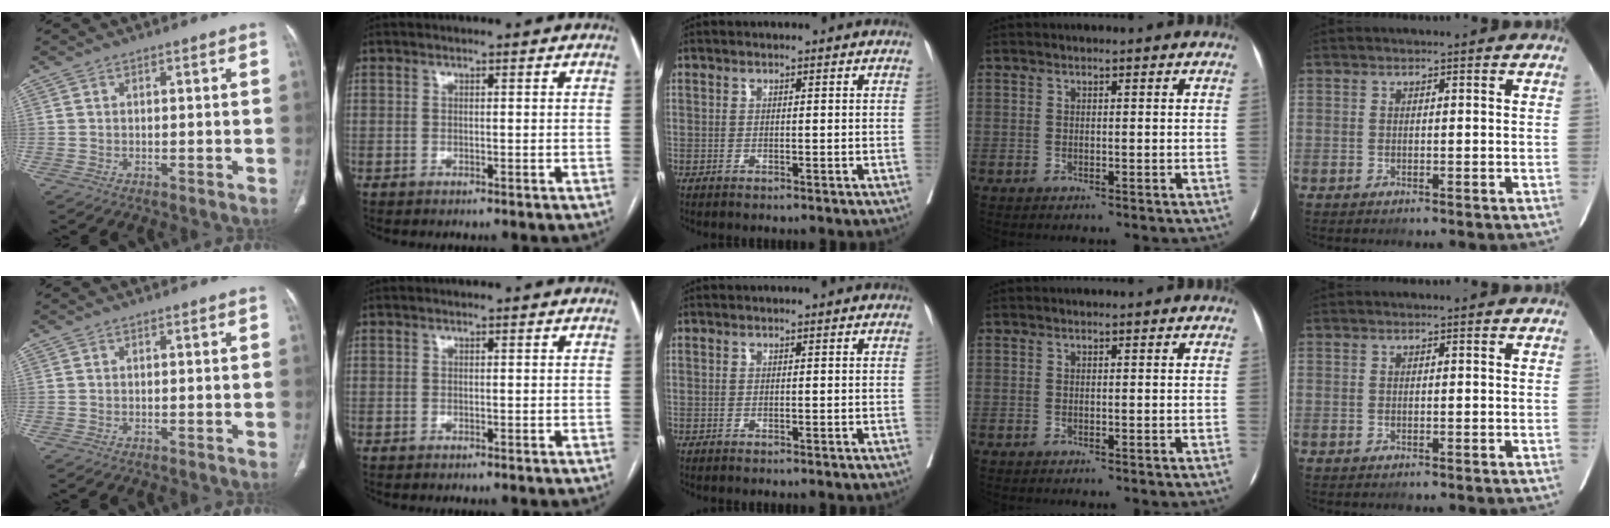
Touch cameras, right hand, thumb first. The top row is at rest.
{}